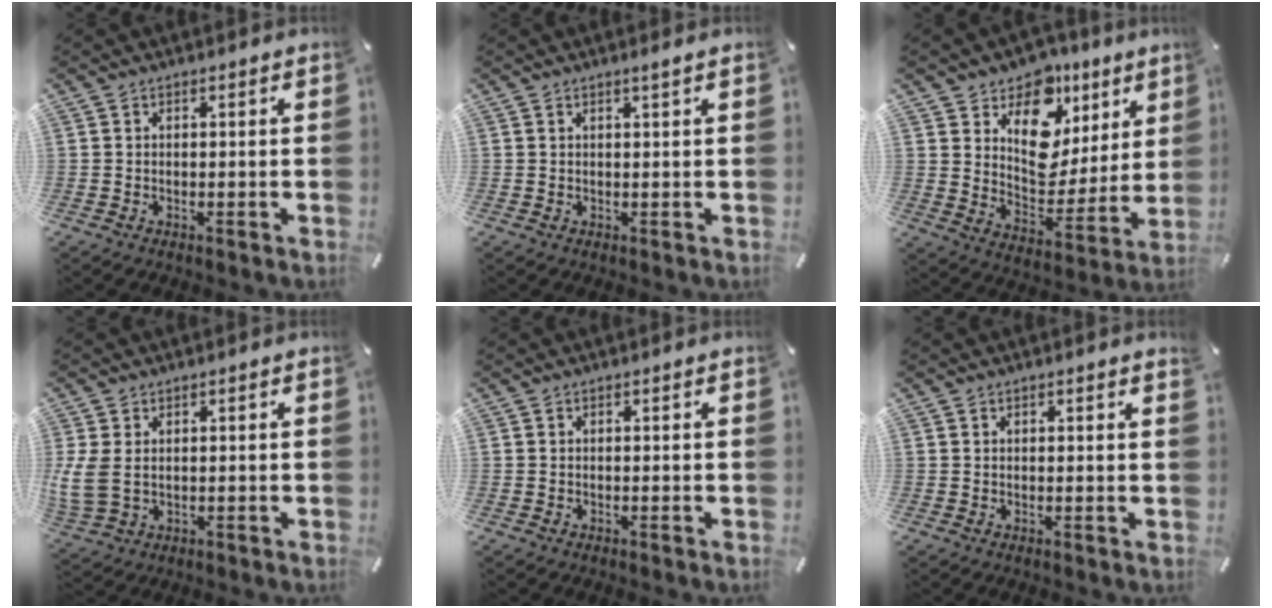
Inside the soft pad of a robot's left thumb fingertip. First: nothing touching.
{"total": 1.3, "force": [0.7, -0.1, 1.1], "torque": [-0.023, 0.000, 0.012]}
{"total": 13.9, "force": [6.6, 10.6, 6.2], "torque": [-0.077, -0.060, 0.119]}
{"total": 5.9, "force": [0.7, 4.3, 4.0], "torque": [-0.100, 0.000, 0.014]}
{"total": 0.0}
{"total": 0.5, "force": [0.3, 0.0, 0.4], "torque": [-0.007, -0.001, 0.006]}